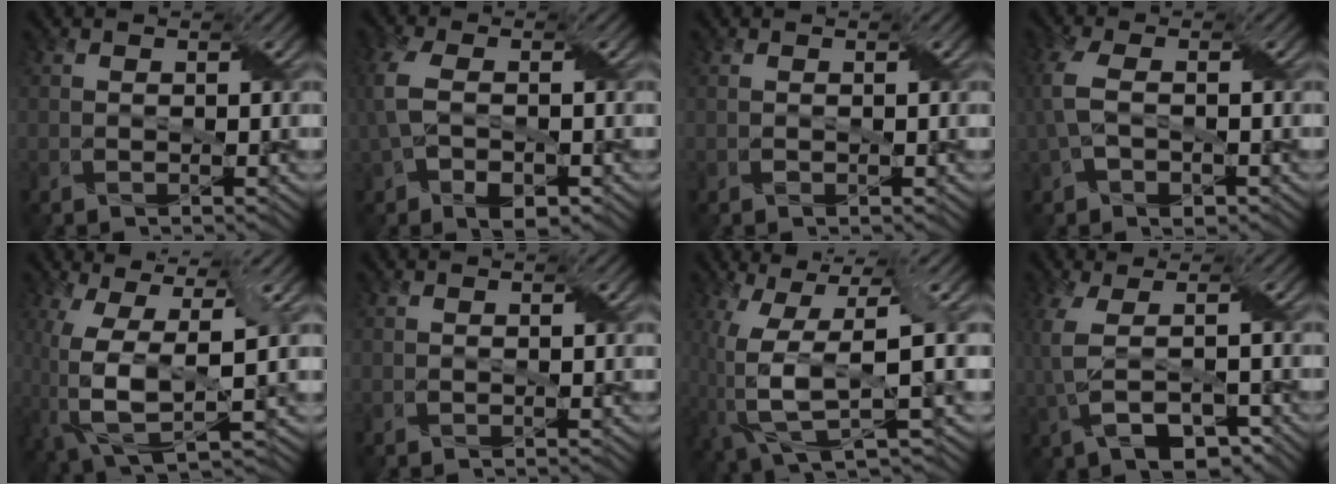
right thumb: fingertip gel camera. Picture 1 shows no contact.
{"total": 7.0, "force": [-0.7, 4.4, 5.4], "torque": [-0.136, -0.009, -0.007]}
{"total": 0.0}
{"total": 5.7, "force": [-0.2, 3.5, 4.5], "torque": [-0.122, -0.001, -0.003]}
{"total": 10.8, "force": [-0.9, 4.5, 9.8], "torque": [-0.228, -0.019, -0.013]}
{"total": 0.0}
{"total": 10.4, "force": [-1.3, 3.1, 9.8], "torque": [-0.215, -0.011, -0.020]}
{"total": 7.6, "force": [-1.6, 3.4, 6.6], "torque": [-0.154, -0.013, -0.028]}